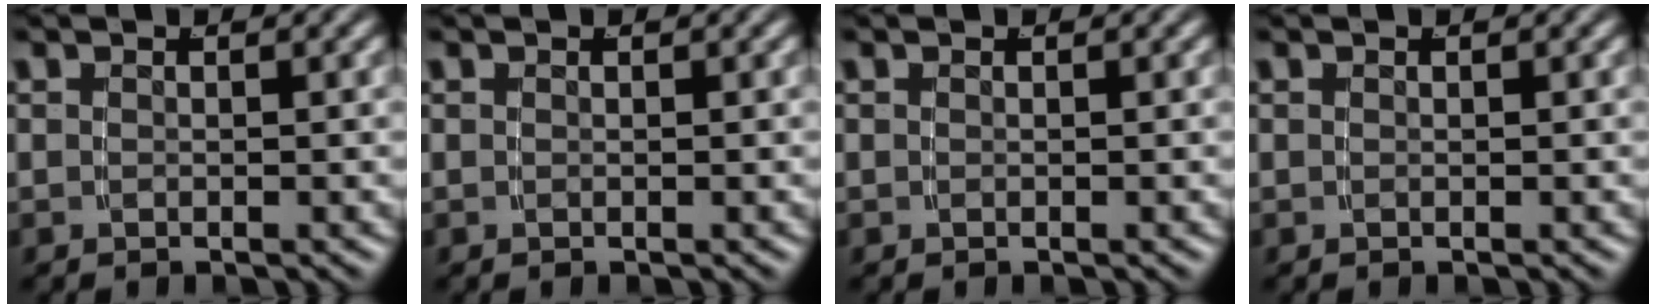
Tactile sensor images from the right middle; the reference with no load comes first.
{"total": 0.0}
{"total": 0.0}
{"total": 0.0}